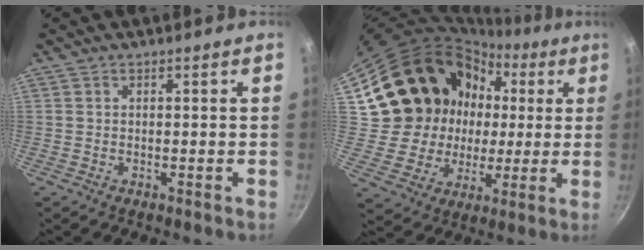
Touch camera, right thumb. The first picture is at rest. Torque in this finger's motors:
{"motor_torque": [0.51, 4.51, 1.06, -0.61, 0.43]}